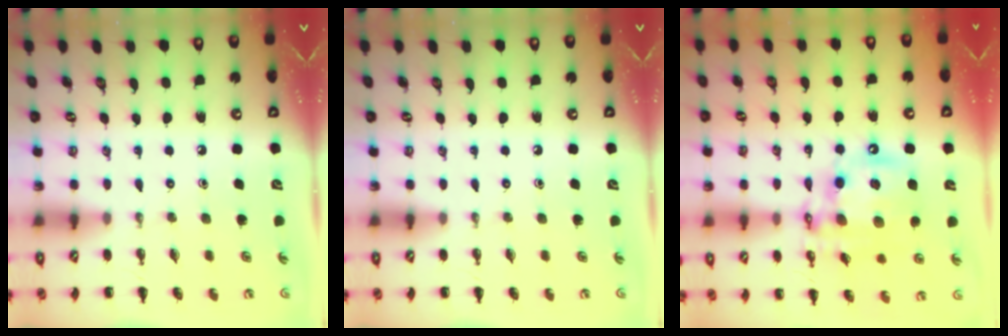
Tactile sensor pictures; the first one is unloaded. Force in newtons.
{"total": 0.0}
{"total": 16.3, "press": 16.0, "slide": 3.4}